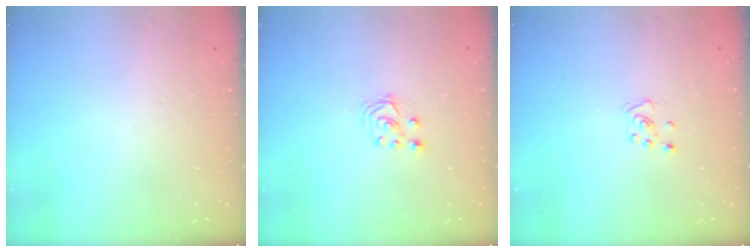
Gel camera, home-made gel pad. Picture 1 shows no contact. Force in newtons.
{"total": 2.8, "press": 2.7, "slide": 0.7}
{"total": 2.8, "press": 2.8, "slide": 0.3}